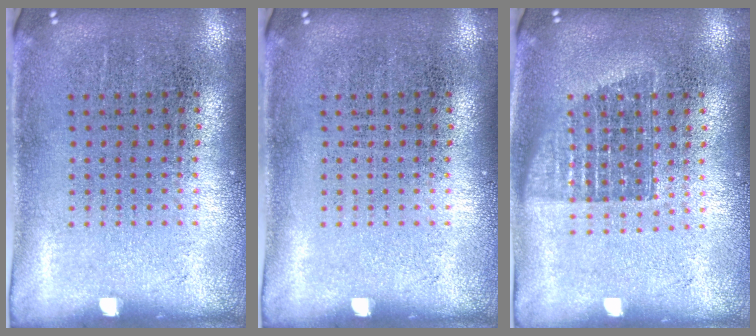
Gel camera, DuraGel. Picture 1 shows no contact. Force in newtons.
{"total": 0.0}
{"total": 1.2, "press": 1.0, "slide": 0.7}